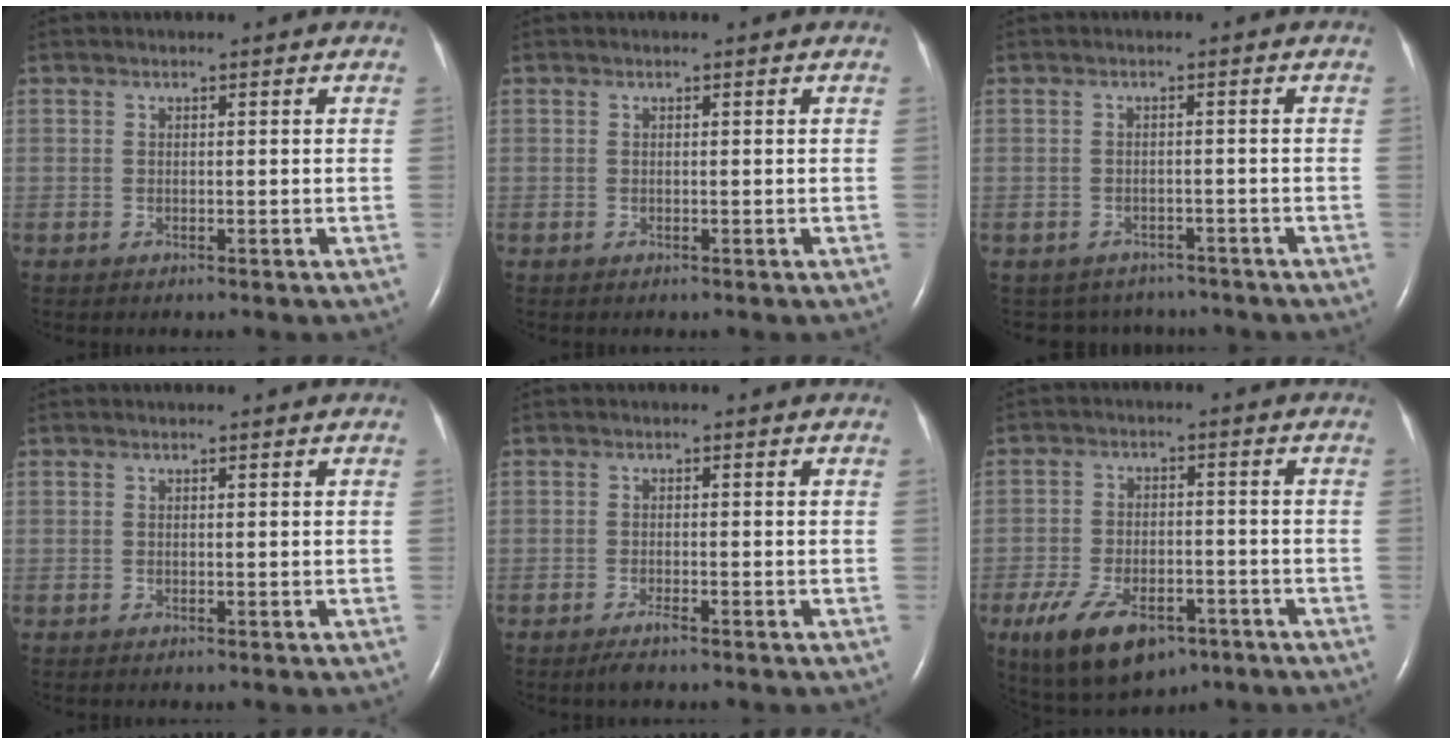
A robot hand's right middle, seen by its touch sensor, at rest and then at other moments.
{"total": 0.0}
{"total": 5.7, "force": [-5.0, 2.7, -0.2], "torque": [0.004, 0.011, -0.060]}
{"total": 0.0}
{"total": 1.9, "force": [-1.5, 0.1, 1.2], "torque": [-0.032, -0.005, -0.028]}
{"total": 12.0, "force": [-6.9, 5.8, 7.8], "torque": [-0.144, -0.008, -0.107]}